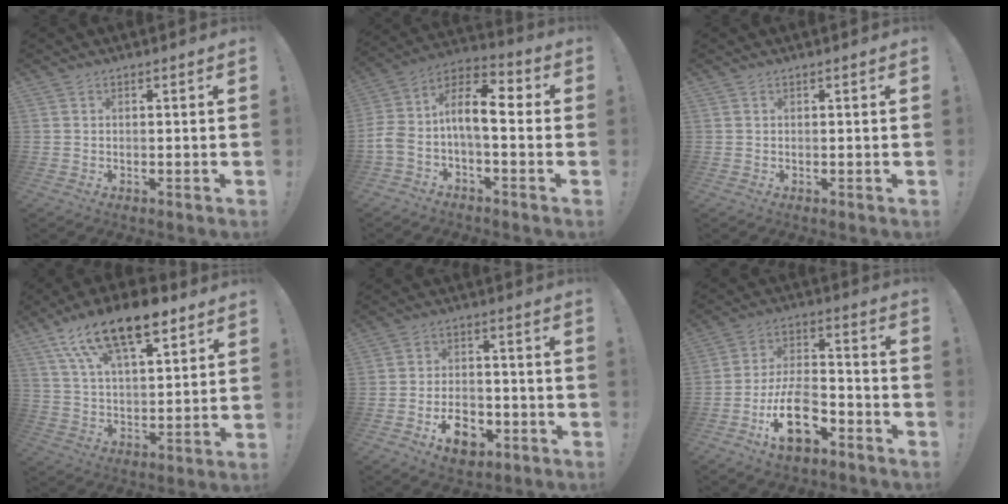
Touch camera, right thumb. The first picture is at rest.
{"total": 12.9, "force": [-0.8, 6.4, 11.2], "torque": [-0.219, 0.018, -0.012]}
{"total": 0.0}
{"total": 17.8, "force": [11.8, 7.3, 11.2], "torque": [-0.205, -0.061, 0.211]}
{"total": 10.0, "force": [-5.2, 6.5, 5.6], "torque": [-0.077, 0.038, -0.086]}
{"total": 16.5, "force": [-8.4, 8.6, 11.4], "torque": [-0.208, 0.058, -0.138]}